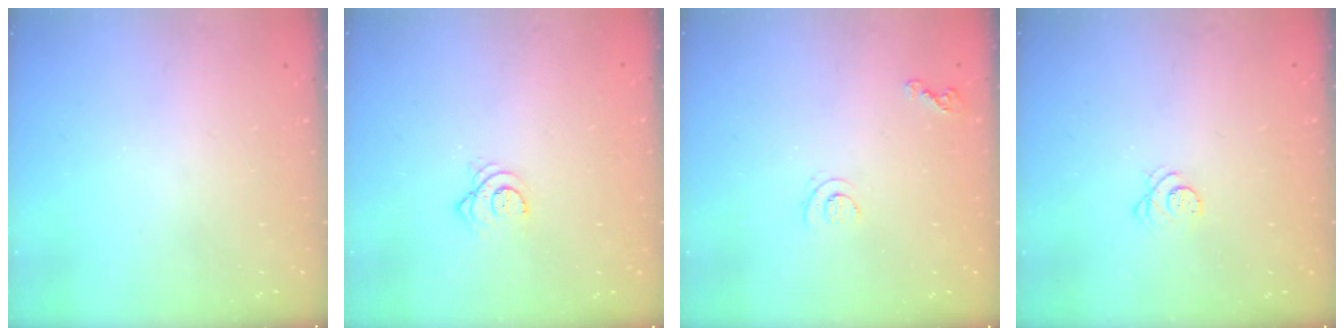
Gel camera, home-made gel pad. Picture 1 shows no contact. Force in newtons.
{"total": 3.7, "press": 3.7, "slide": 0.6}
{"total": 6.2, "press": 6.2, "slide": 0.5}
{"total": 2.7, "press": 2.7, "slide": 0.4}